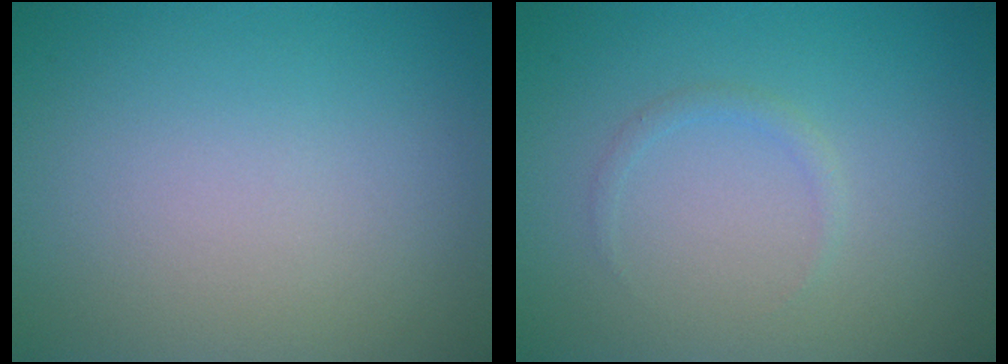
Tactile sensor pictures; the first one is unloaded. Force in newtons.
{"total": 0.8, "press": 0.8, "slide": 0.0}